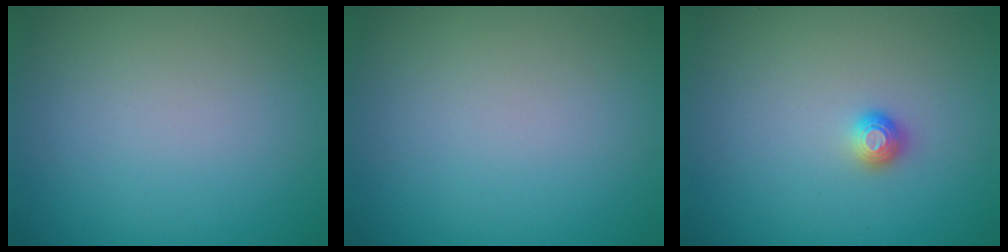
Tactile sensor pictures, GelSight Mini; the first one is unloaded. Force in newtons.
{"total": 0.0}
{"total": 1.1, "press": 1.0, "slide": 0.4}